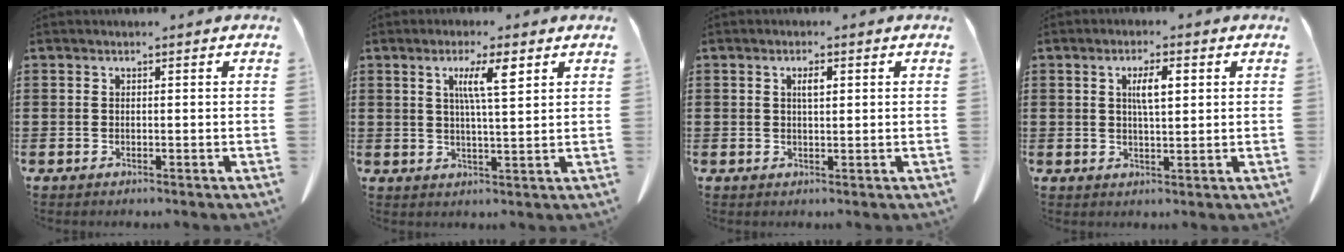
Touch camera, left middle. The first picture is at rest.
{"total": 5.8, "force": [2.7, 0.8, 5.1], "torque": [-0.098, 0.002, 0.041]}
{"total": 1.9, "force": [0.6, 0.6, 1.7], "torque": [-0.026, 0.001, 0.007]}
{"total": 3.9, "force": [1.2, 1.1, 3.5], "torque": [-0.064, 0.005, 0.015]}